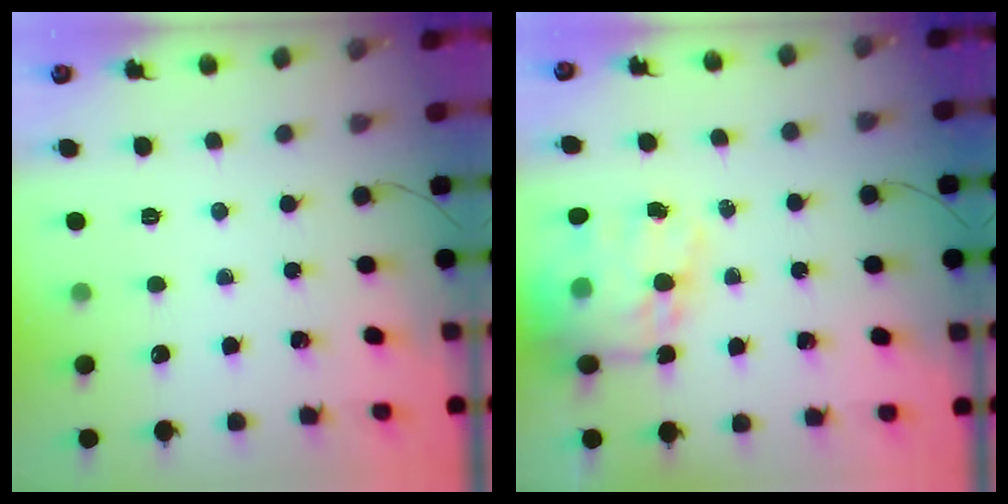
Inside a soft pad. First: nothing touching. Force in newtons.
{"total": 18.0, "press": 17.4, "slide": 4.6}